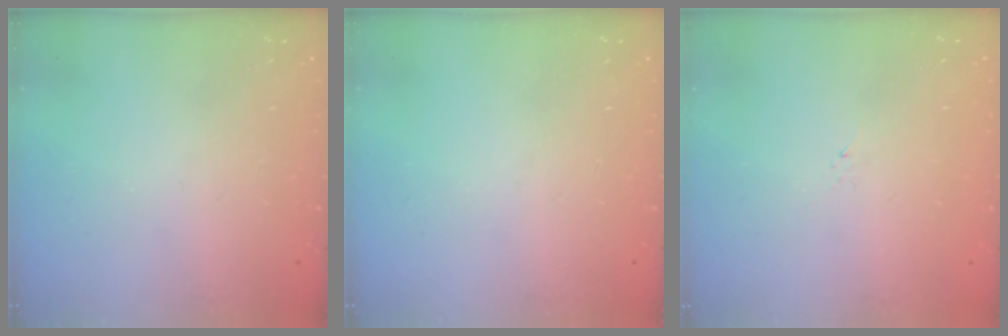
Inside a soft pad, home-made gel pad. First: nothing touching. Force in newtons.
{"total": 0.0}
{"total": 1.2, "press": 1.1, "slide": 0.2}